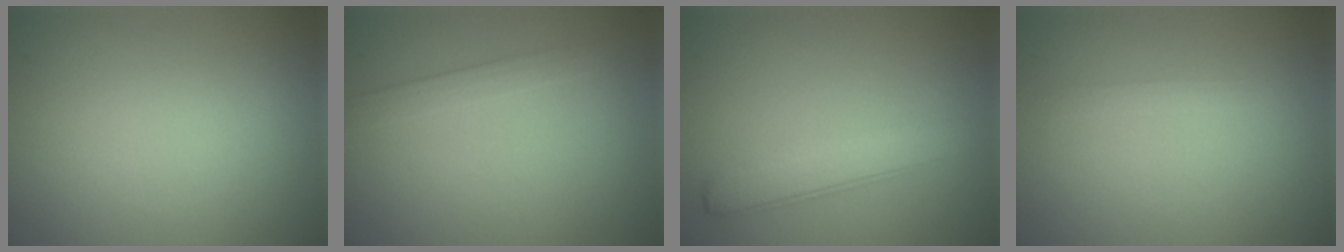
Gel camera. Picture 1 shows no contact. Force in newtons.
{"total": 1.7, "press": 1.7, "slide": 0.1}
{"total": 3.0, "press": 3.0, "slide": 0.1}
{"total": 0.8, "press": 0.8, "slide": 0.0}